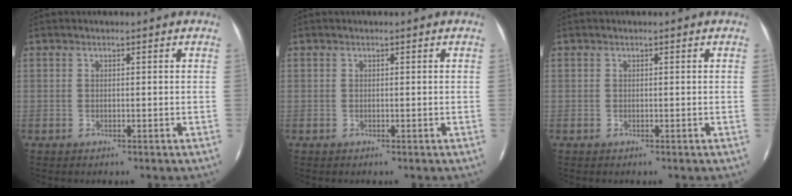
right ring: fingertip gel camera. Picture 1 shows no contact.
{"total": 0.0}
{"total": 0.0}